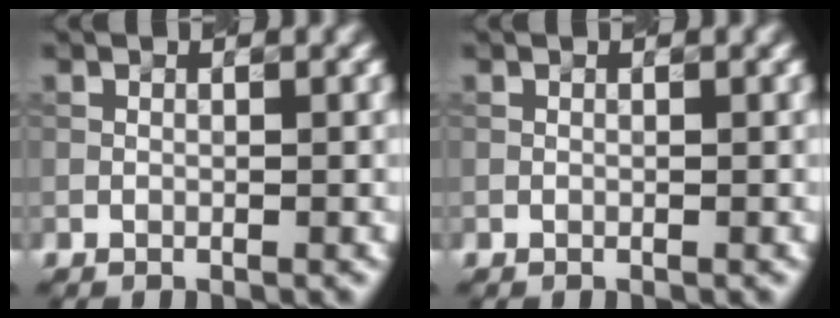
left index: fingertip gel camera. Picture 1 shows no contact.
{"total": 0.0}